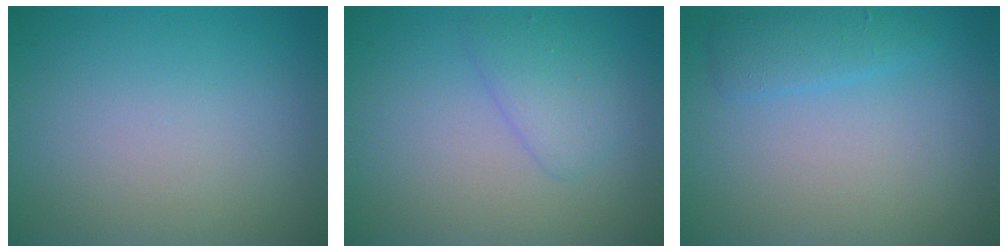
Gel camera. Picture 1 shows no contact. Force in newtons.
{"total": 2.2, "press": 2.2, "slide": 0.1}
{"total": 1.8, "press": 1.8, "slide": 0.2}